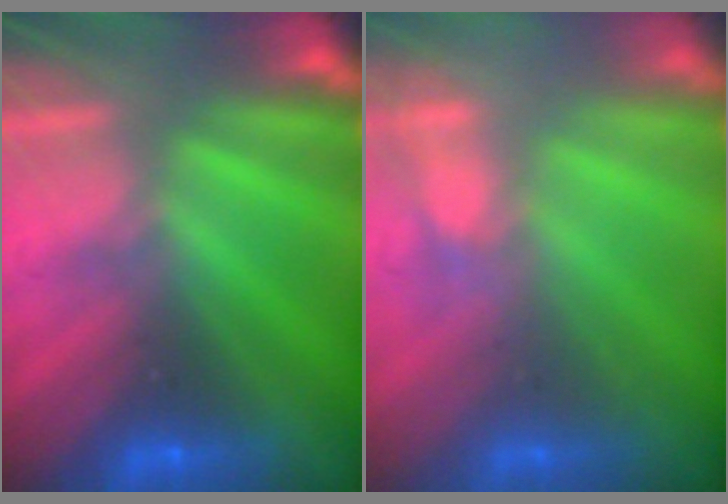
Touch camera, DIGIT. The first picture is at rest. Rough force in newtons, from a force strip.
{"total": 2.9}